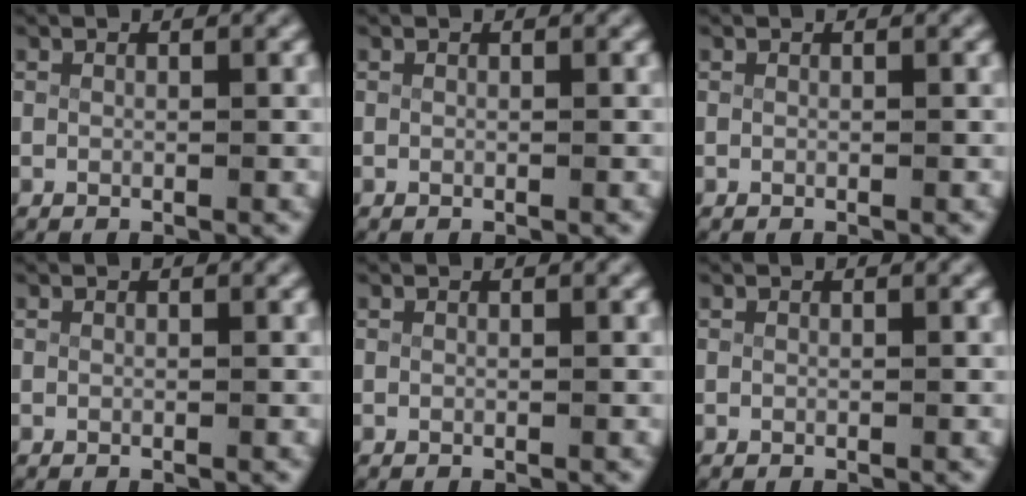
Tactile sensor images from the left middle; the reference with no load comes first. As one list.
[{"total": 0.0}, {"total": 0.0}, {"total": 0.0}, {"total": 0.0}, {"total": 0.0}]